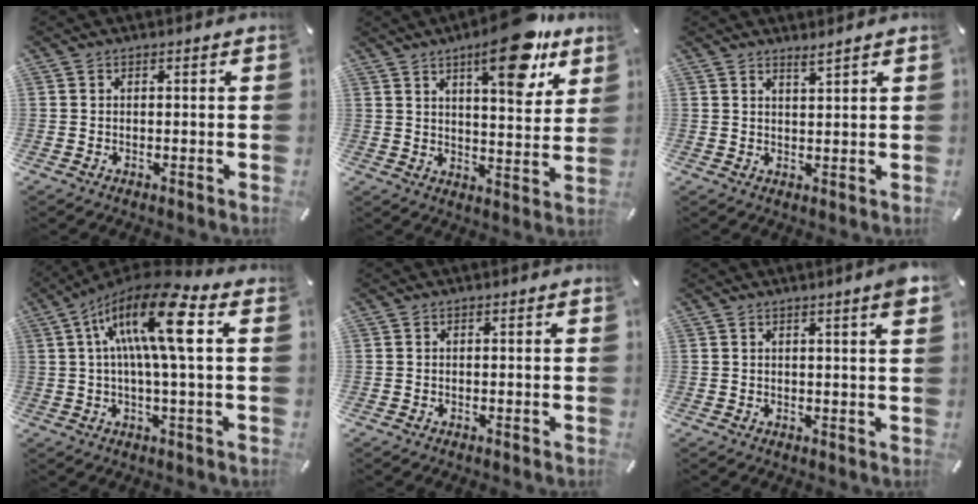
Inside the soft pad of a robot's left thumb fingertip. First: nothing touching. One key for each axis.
{"total": 17.2, "fx": 10.9, "fy": 6.0, "fz": 12.0, "tx": -0.159, "ty": -0.064, "tz": 0.171}
{"total": 2.3, "fx": 2.2, "fy": -0.1, "fz": 0.9, "tx": -0.021, "ty": -0.010, "tz": 0.040}
{"total": 16.7, "fx": 4.1, "fy": 3.8, "fz": 15.8, "tx": -0.303, "ty": 0.004, "tz": 0.057}
{"total": 0.0}
{"total": 4.0, "fx": 1.9, "fy": 0.1, "fz": 3.5, "tx": -0.051, "ty": -0.012, "tz": 0.029}